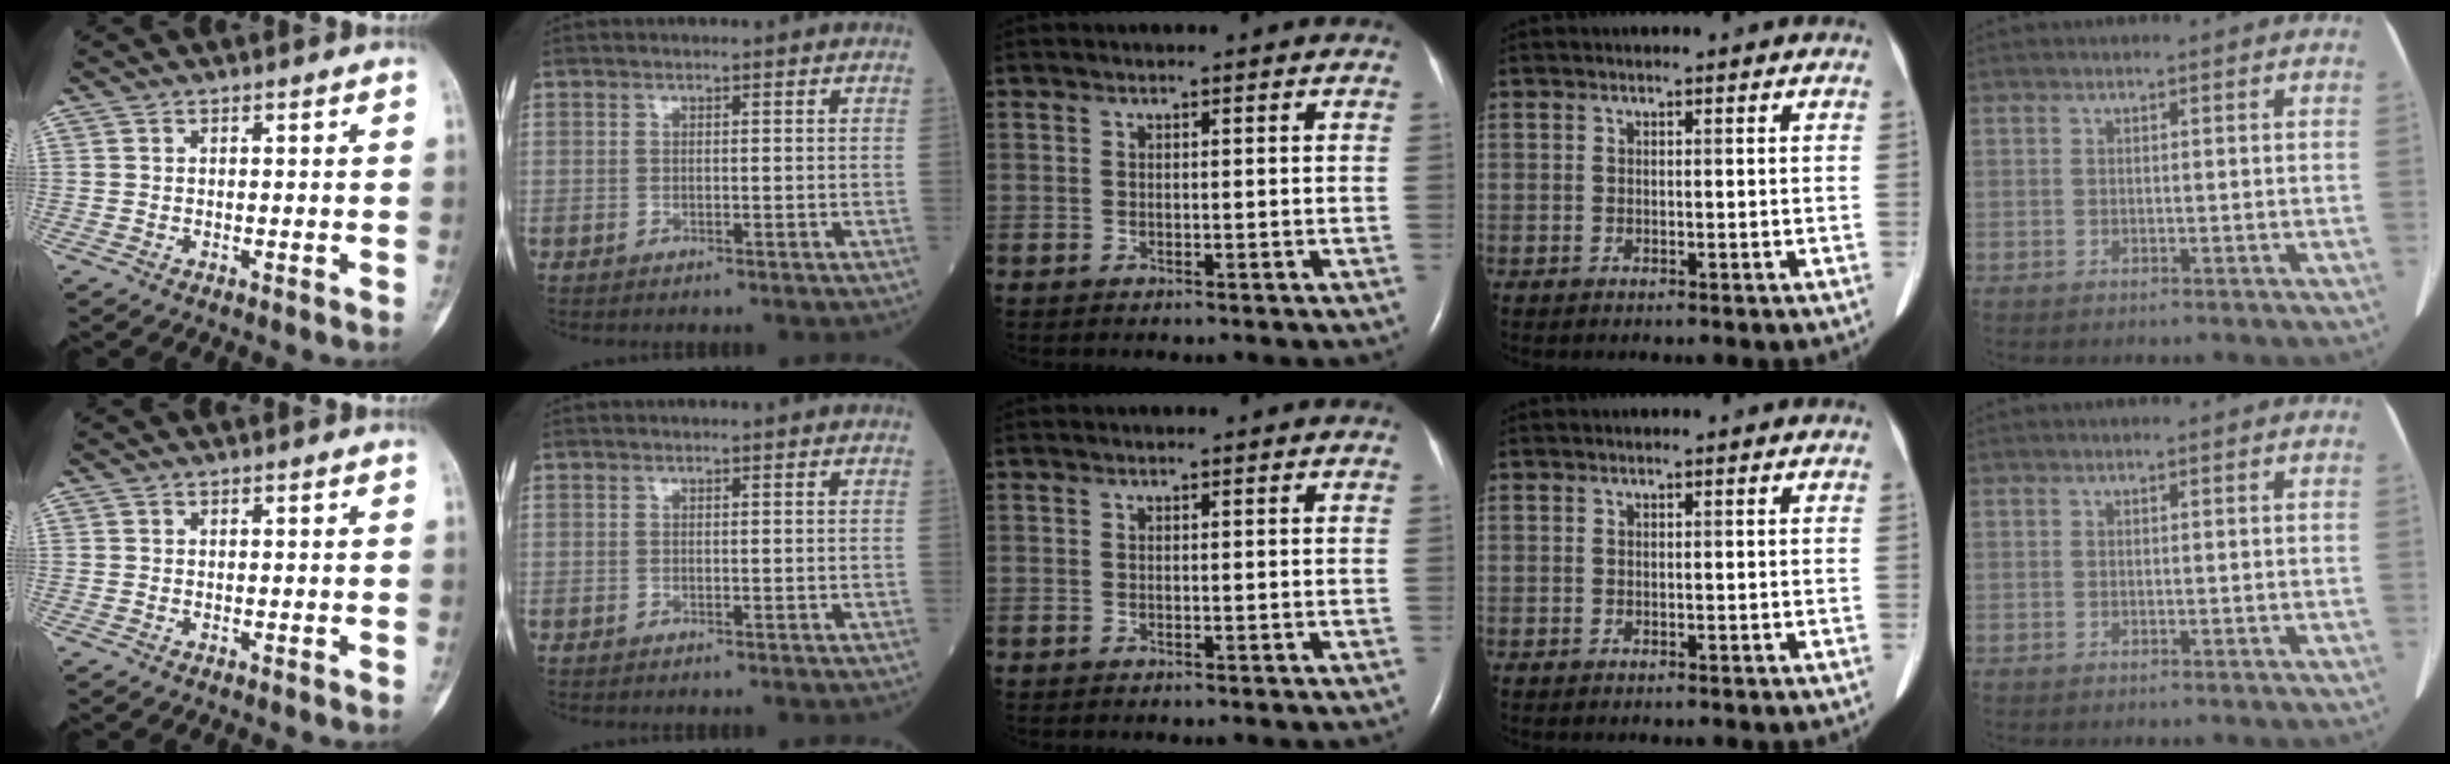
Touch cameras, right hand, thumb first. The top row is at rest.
{}